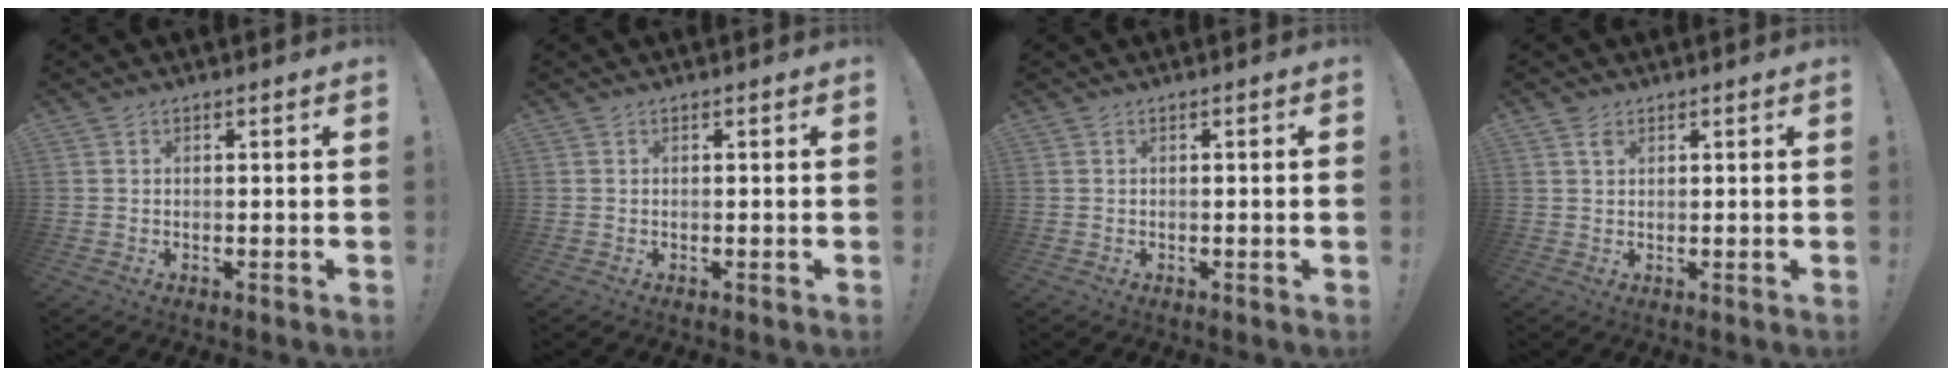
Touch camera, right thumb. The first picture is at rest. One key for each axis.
{"total": 0.0}
{"total": 1.0, "fx": -0.2, "fy": -0.3, "fz": 0.9, "tx": -0.014, "ty": -0.001, "tz": -0.005}
{"total": 1.9, "fx": 1.2, "fy": 1.2, "fz": 0.7, "tx": -0.005, "ty": -0.003, "tz": 0.021}